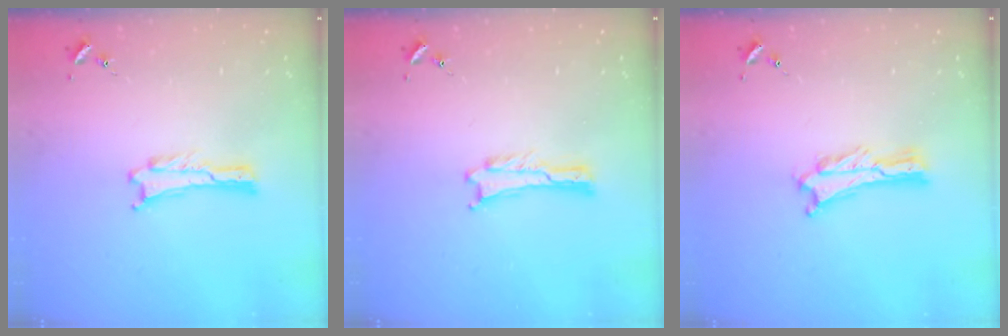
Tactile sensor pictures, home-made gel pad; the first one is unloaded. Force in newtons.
{"total": 0.0}
{"total": 1.3, "press": 1.3, "slide": 0.3}